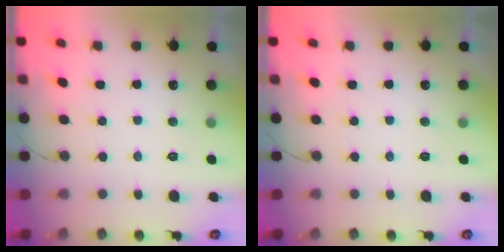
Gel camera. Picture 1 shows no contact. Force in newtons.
{"total": 0.0}